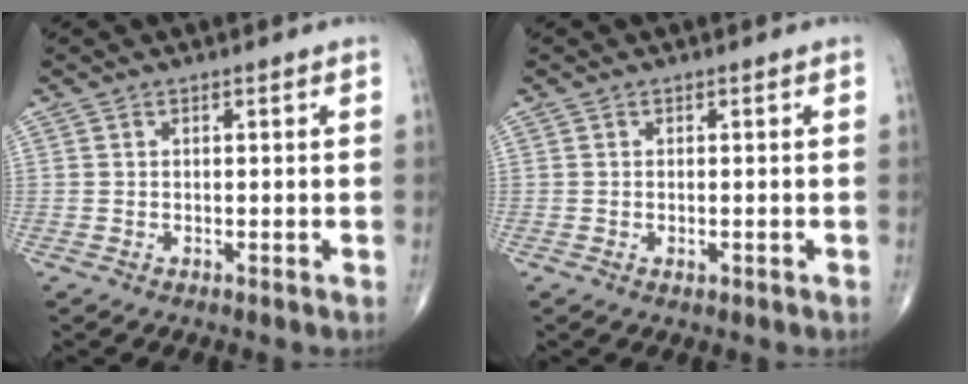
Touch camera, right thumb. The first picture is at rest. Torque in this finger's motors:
{"motor_torque": [-0.55, -0.28, 0.08, 0.18, 0.04]}